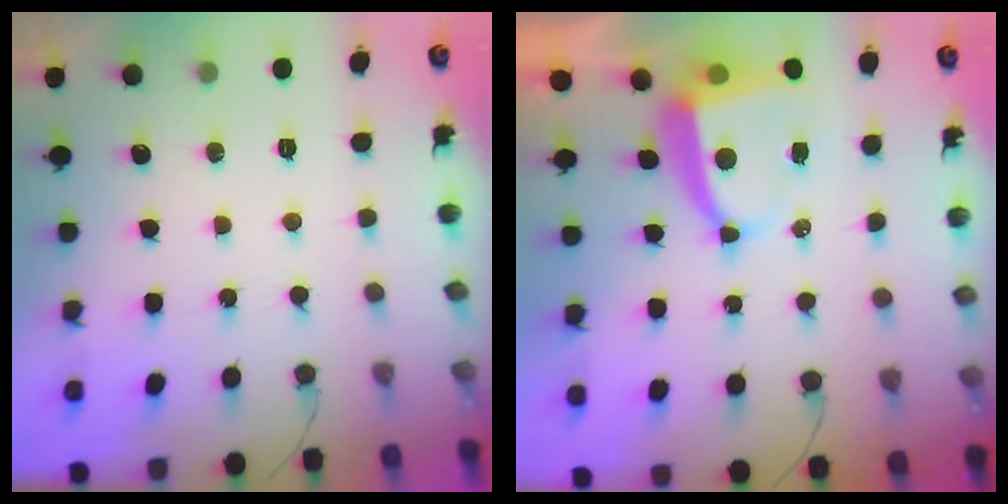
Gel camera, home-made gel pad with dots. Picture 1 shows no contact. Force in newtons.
{"total": 5.8, "press": 5.7, "slide": 0.8}